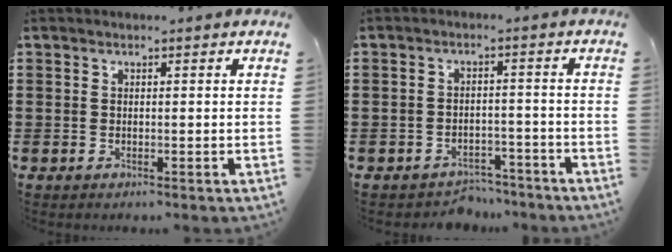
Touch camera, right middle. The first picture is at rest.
{"total": 3.2, "force": [-3.1, 0.7, -0.2], "torque": [-0.006, 0.000, -0.067]}